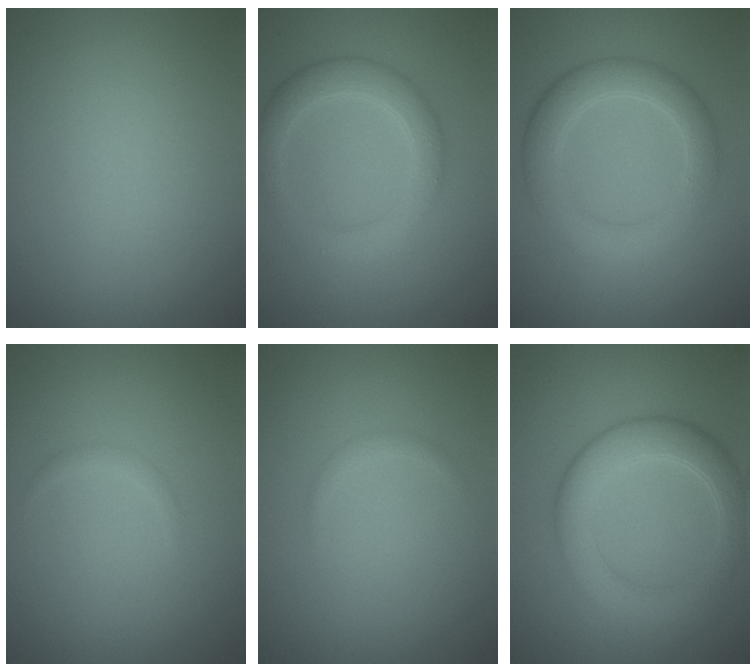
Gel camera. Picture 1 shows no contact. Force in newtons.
{"total": 3.7, "press": 3.7, "slide": 0.0}
{"total": 4.5, "press": 4.5, "slide": 0.0}
{"total": 0.6, "press": 0.6, "slide": 0.0}
{"total": 0.6, "press": 0.6, "slide": 0.0}
{"total": 4.9, "press": 4.9, "slide": 0.0}